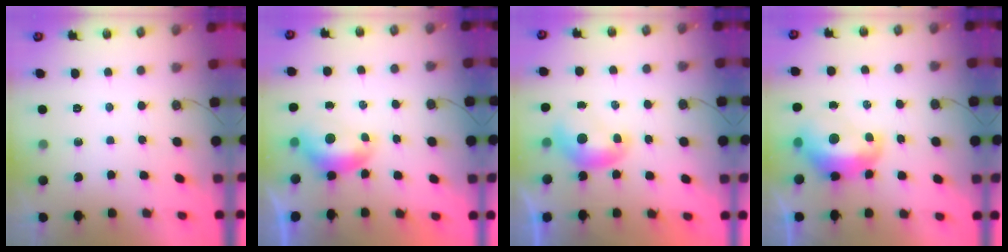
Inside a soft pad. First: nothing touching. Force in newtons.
{"total": 0.9, "press": 0.6, "slide": 0.6}
{"total": 0.0}
{"total": 4.1, "press": 4.0, "slide": 0.8}